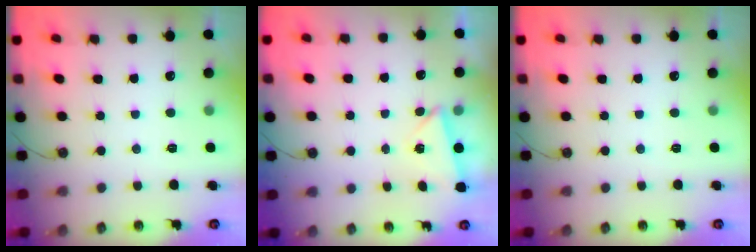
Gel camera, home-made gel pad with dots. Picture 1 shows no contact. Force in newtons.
{"total": 2.0, "press": 1.9, "slide": 0.7}
{"total": 0.0}